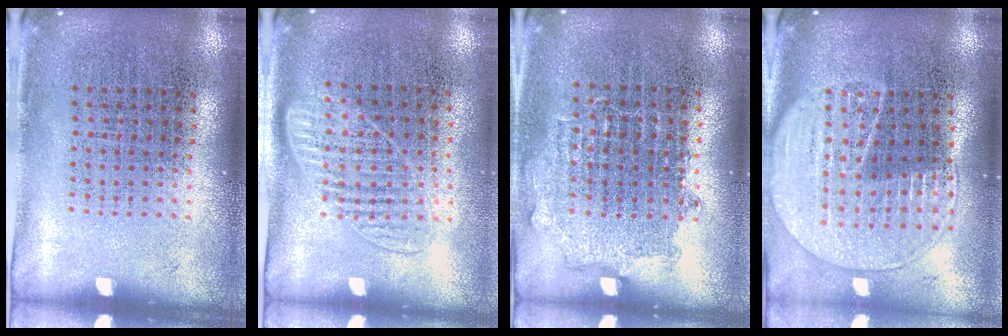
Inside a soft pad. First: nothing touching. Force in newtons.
{"total": 1.2, "press": 1.1, "slide": 0.6}
{"total": 0.9, "press": 0.8, "slide": 0.4}
{"total": 2.0, "press": 1.8, "slide": 1.0}